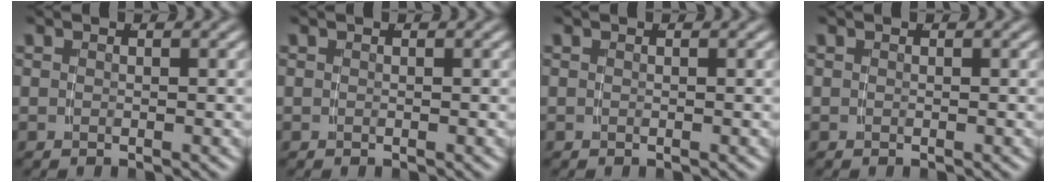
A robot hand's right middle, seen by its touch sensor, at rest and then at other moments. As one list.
[{"total": 0.0}, {"total": 0.0}, {"total": 0.0}]